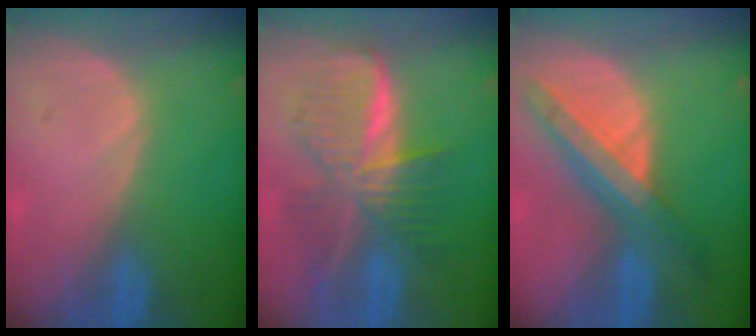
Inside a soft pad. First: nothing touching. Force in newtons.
{"total": 9.5, "press": 9.5, "slide": 0.6}
{"total": 8.5, "press": 7.5, "slide": 4.0}